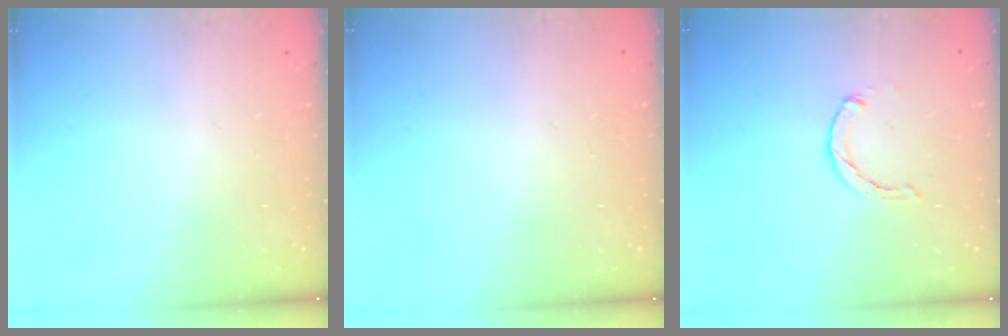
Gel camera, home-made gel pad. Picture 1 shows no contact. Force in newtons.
{"total": 2.7, "press": 2.7, "slide": 0.2}
{"total": 2.0, "press": 2.0, "slide": 0.4}